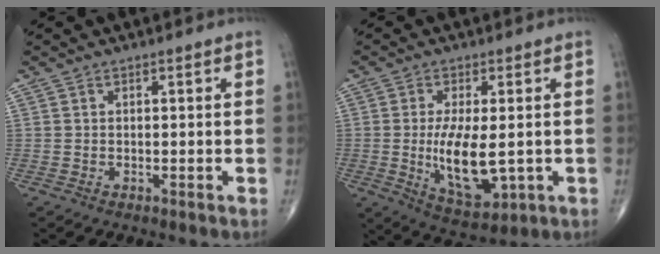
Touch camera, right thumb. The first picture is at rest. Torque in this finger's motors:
{"motor_torque": [2.90, 2.11, 1.77, -0.51, 0.56]}